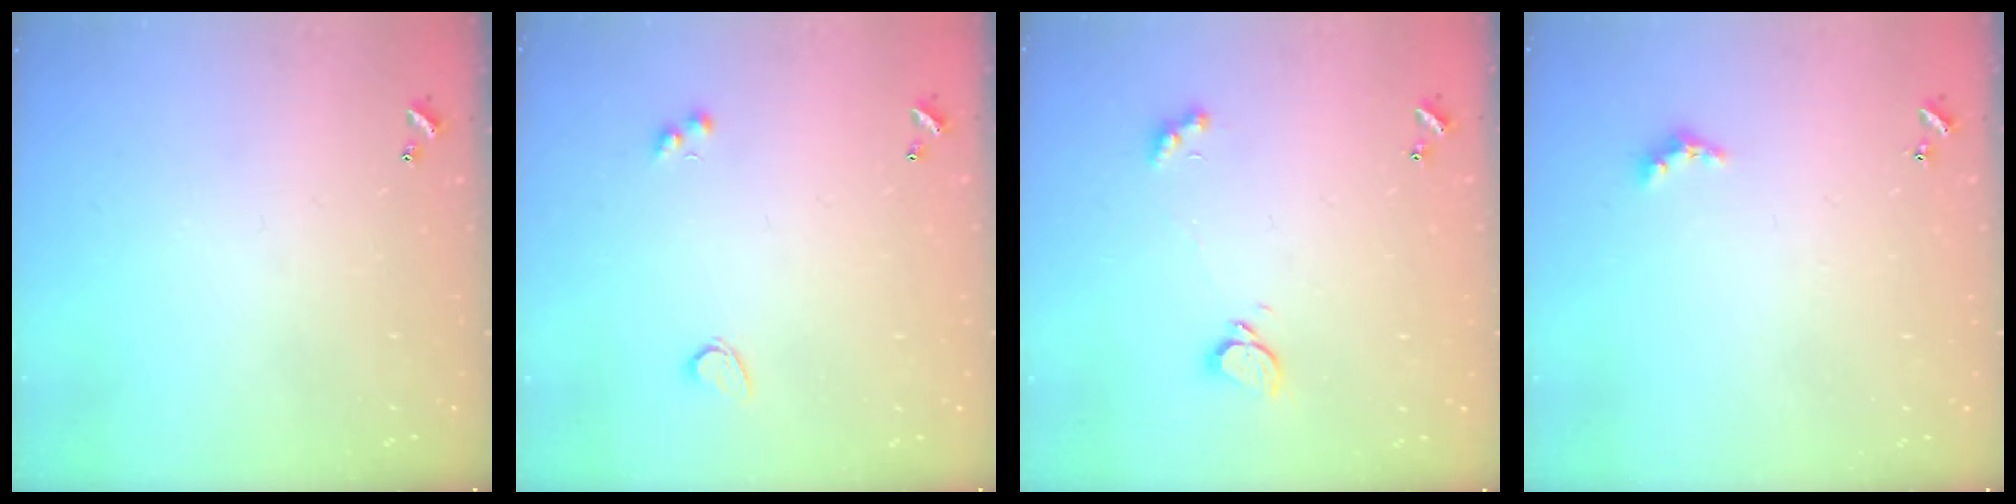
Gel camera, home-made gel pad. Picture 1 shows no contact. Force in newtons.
{"total": 2.8, "press": 2.6, "slide": 1.2}
{"total": 1.9, "press": 1.9, "slide": 0.5}
{"total": 2.4, "press": 2.3, "slide": 0.5}